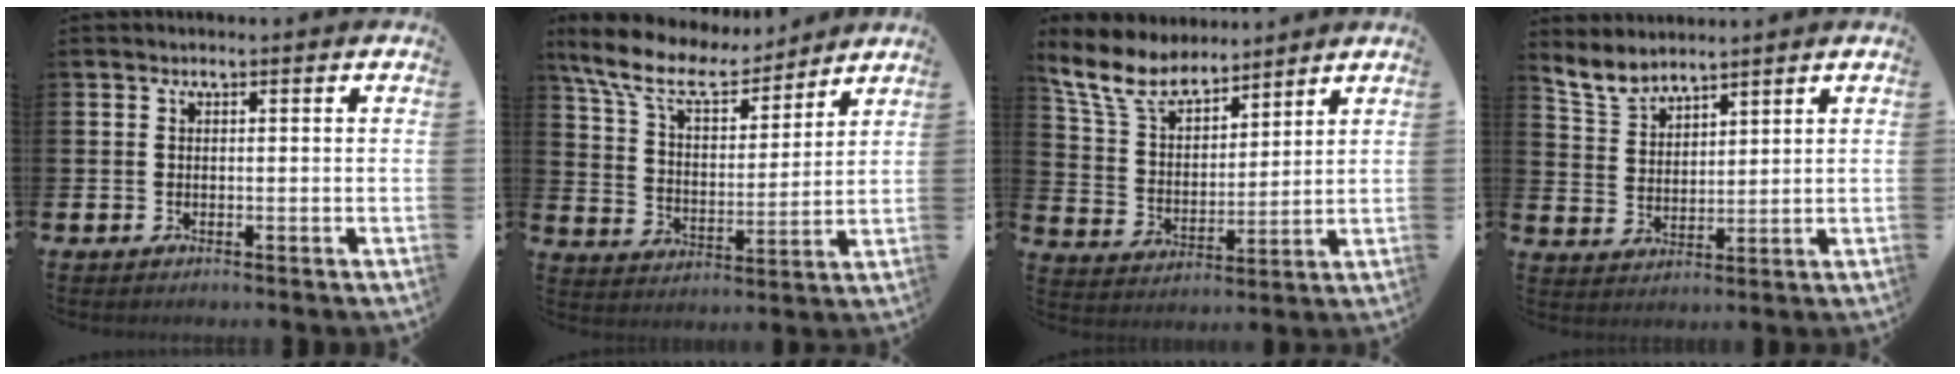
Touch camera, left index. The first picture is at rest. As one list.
[{"total": 11.0, "force": [9.4, 3.5, 4.4], "torque": [-0.132, -0.049, 0.167]}, {"total": 8.6, "force": [7.6, 3.2, 2.7], "torque": [-0.093, -0.036, 0.138]}, {"total": 4.8, "force": [4.6, 1.0, 0.7], "torque": [-0.036, -0.020, 0.085]}]